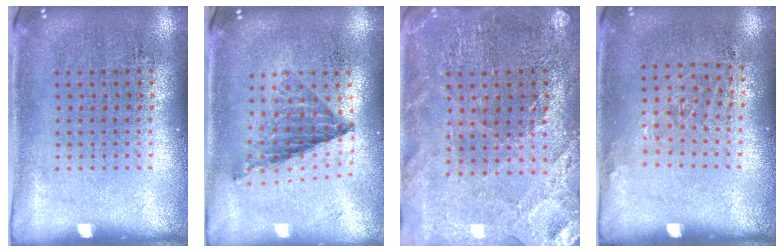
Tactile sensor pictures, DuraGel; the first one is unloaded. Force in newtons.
{"total": 0.7, "press": 0.7, "slide": 0.1}
{"total": 1.5, "press": 1.4, "slide": 0.3}
{"total": 0.9, "press": 0.7, "slide": 0.6}